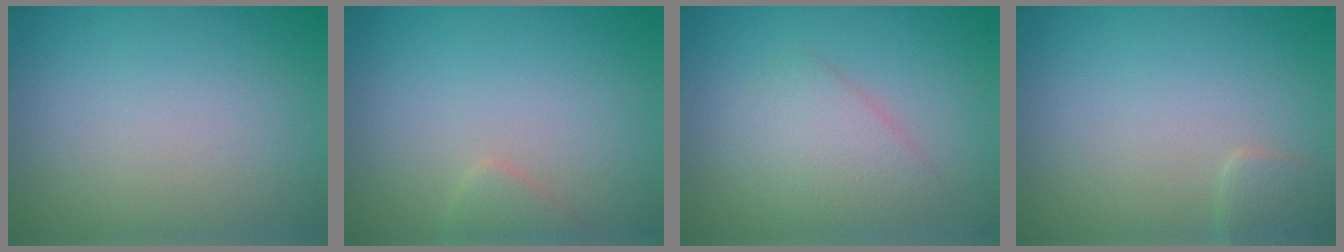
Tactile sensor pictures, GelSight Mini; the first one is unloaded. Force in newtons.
{"total": 1.3, "press": 1.2, "slide": 0.1}
{"total": 3.0, "press": 3.0, "slide": 0.1}
{"total": 1.4, "press": 1.4, "slide": 0.1}